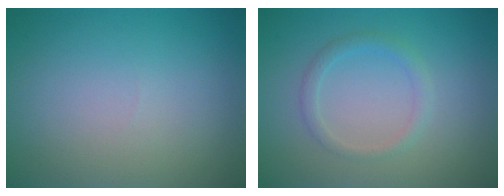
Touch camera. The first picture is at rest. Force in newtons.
{"total": 1.6, "press": 1.6, "slide": 0.0}